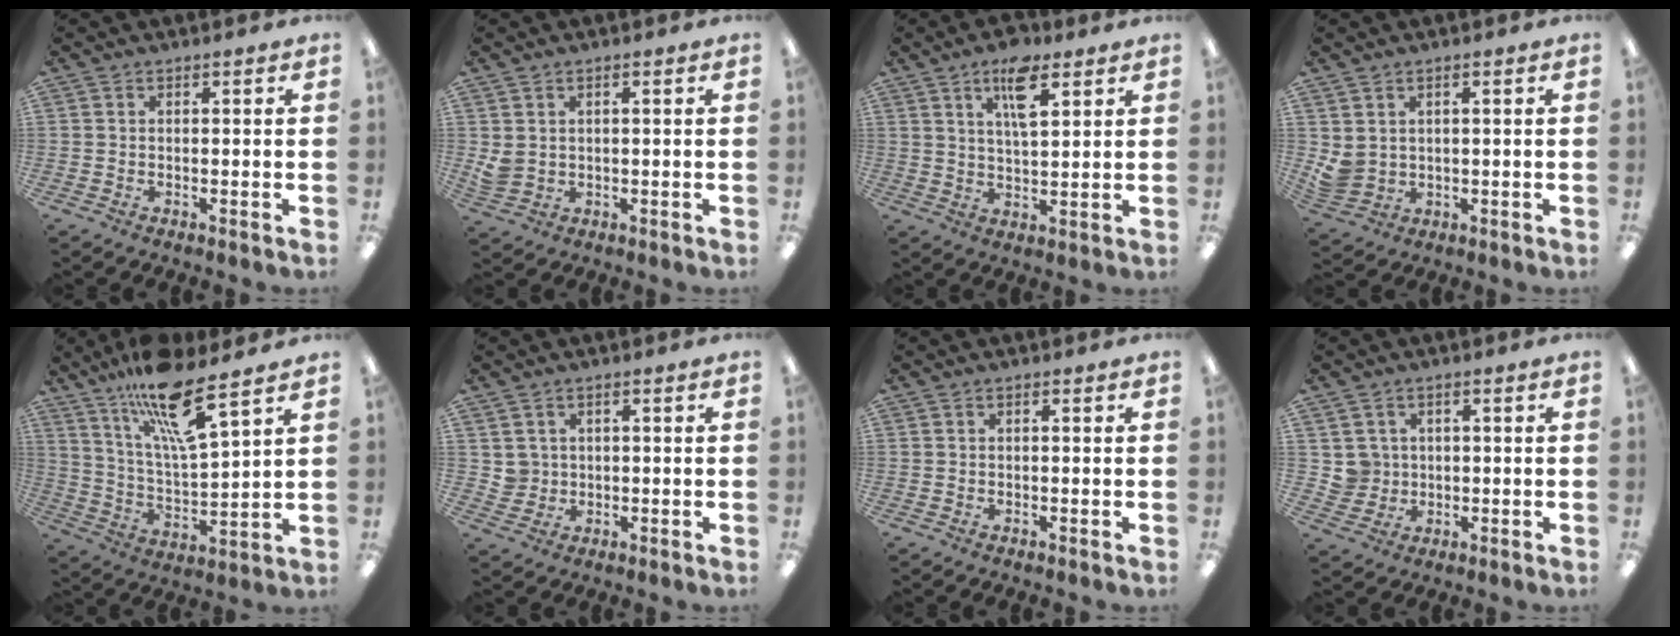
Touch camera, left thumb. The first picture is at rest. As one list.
[{"total": 3.0, "force": [0.8, 2.5, 1.4], "torque": [-0.019, -0.004, 0.017]}, {"total": 9.1, "force": [5.0, 3.5, 6.6], "torque": [-0.102, -0.015, 0.081]}, {"total": 3.9, "force": [1.4, 3.4, 1.3], "torque": [-0.028, -0.012, 0.028]}, {"total": 15.6, "force": [11.3, 2.8, 10.4], "torque": [-0.188, -0.060, 0.185]}, {"total": 3.3, "force": [1.3, 3.0, -0.3], "torque": [0.002, -0.002, 0.023]}, {"total": 0.0}, {"total": 4.3, "force": [1.1, 4.2, -0.1], "torque": [-0.005, 0.005, 0.023]}]